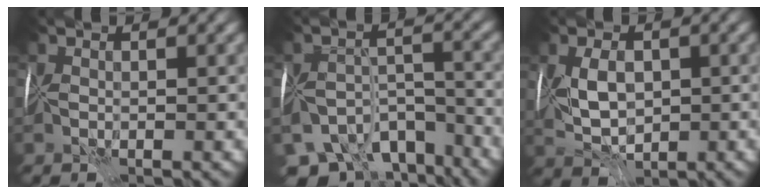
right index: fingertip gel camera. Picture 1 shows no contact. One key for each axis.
{"total": 10.0, "fx": -9.0, "fy": 3.6, "fz": 2.4, "tx": -0.009, "ty": -0.013, "tz": -0.124}
{"total": 4.1, "fx": -0.3, "fy": 2.3, "fz": 3.4, "tx": -0.062, "ty": -0.004, "tz": -0.007}